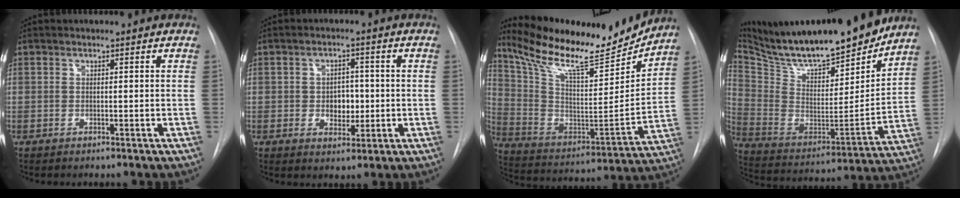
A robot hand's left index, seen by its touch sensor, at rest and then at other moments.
{"total": 4.5, "force": [-1.1, 3.1, 3.1], "torque": [-0.036, 0.000, -0.010]}
{"total": 21.2, "force": [18.6, 3.6, 9.6], "torque": [-0.176, -0.031, 0.303]}
{"total": 26.0, "force": [22.6, 4.6, 11.9], "torque": [-0.228, -0.038, 0.355]}